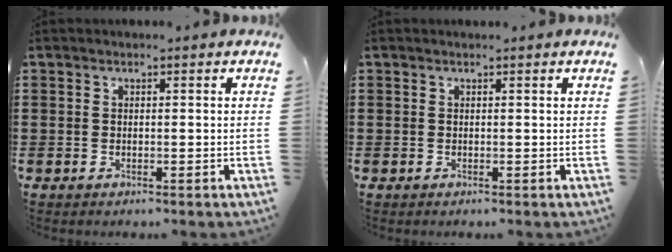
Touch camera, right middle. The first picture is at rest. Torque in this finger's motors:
{"motor_torque": [-0.05, -0.07, -0.01, 0.01]}